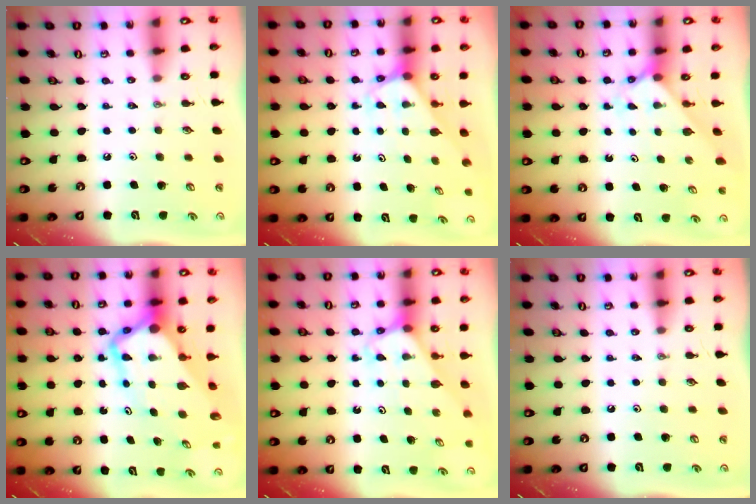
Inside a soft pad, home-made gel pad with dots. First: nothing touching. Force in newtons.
{"total": 2.5, "press": 2.5, "slide": 0.1}
{"total": 2.2, "press": 2.2, "slide": 0.2}
{"total": 10.3, "press": 10.3, "slide": 1.1}
{"total": 3.2, "press": 3.2, "slide": 0.2}
{"total": 0.0}